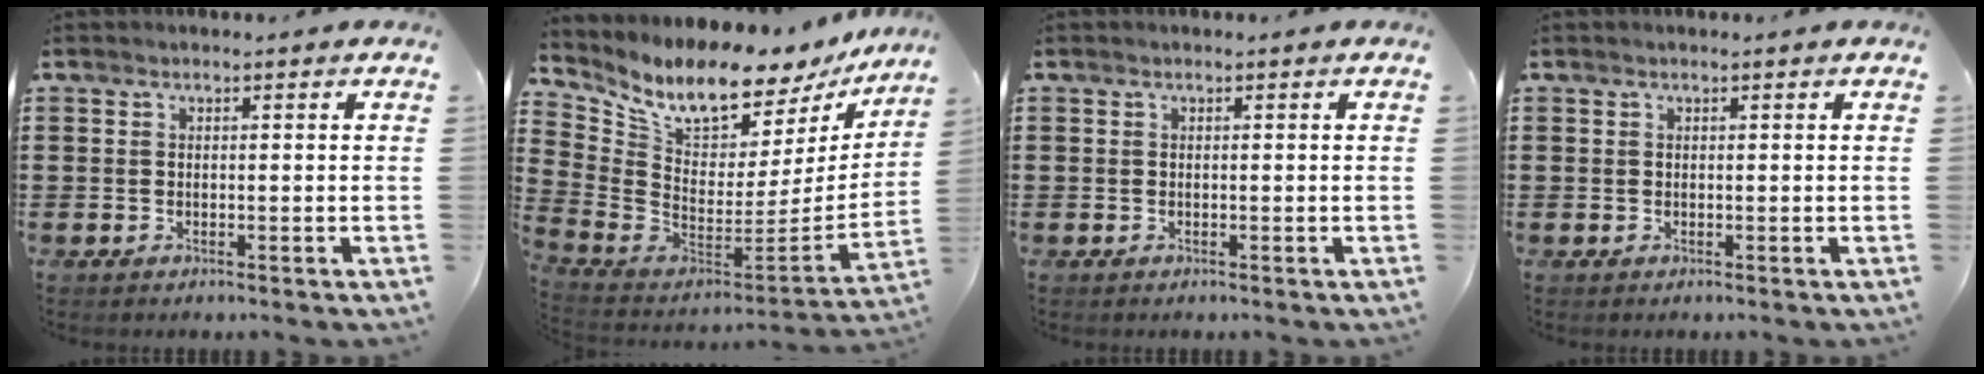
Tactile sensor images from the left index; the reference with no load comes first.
{"total": 9.2, "force": [7.7, 2.6, 4.3], "torque": [-0.111, -0.075, 0.131]}
{"total": 0.0}
{"total": 0.0}